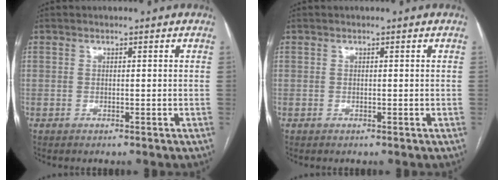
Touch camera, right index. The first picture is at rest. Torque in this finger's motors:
{"motor_torque": [0.00, 0.00, 0.00, 0.00]}